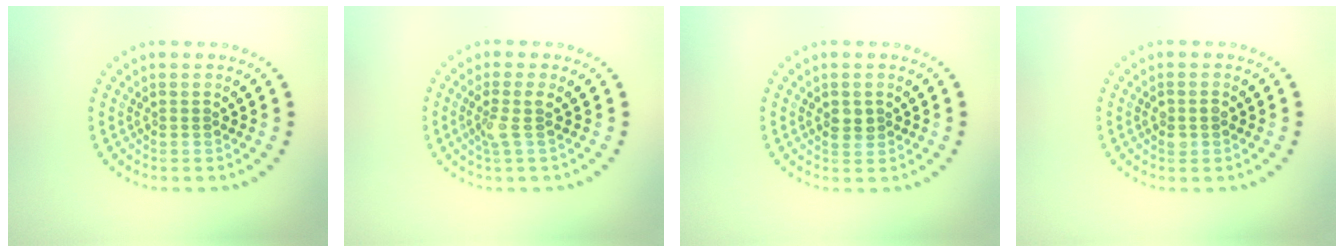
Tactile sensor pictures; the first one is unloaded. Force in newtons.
{"total": 1.9, "press": 1.4, "slide": 1.2}
{"total": 1.2, "press": 1.2, "slide": 0.3}
{"total": 1.1, "press": 1.1, "slide": 0.1}